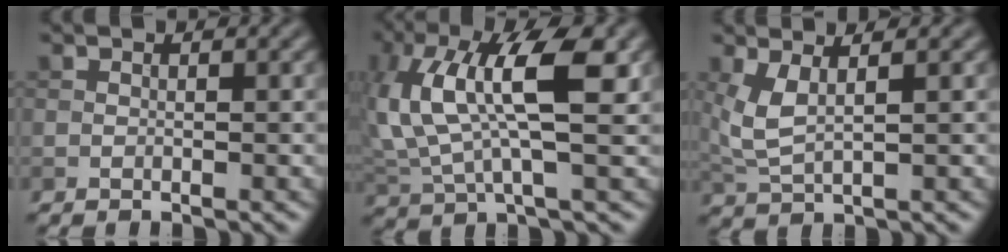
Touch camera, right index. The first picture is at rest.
{"total": 9.6, "force": [2.7, 3.5, 8.5], "torque": [-0.173, 0.007, 0.046]}
{"total": 3.4, "force": [1.2, 1.1, 3.0], "torque": [-0.074, -0.003, 0.028]}